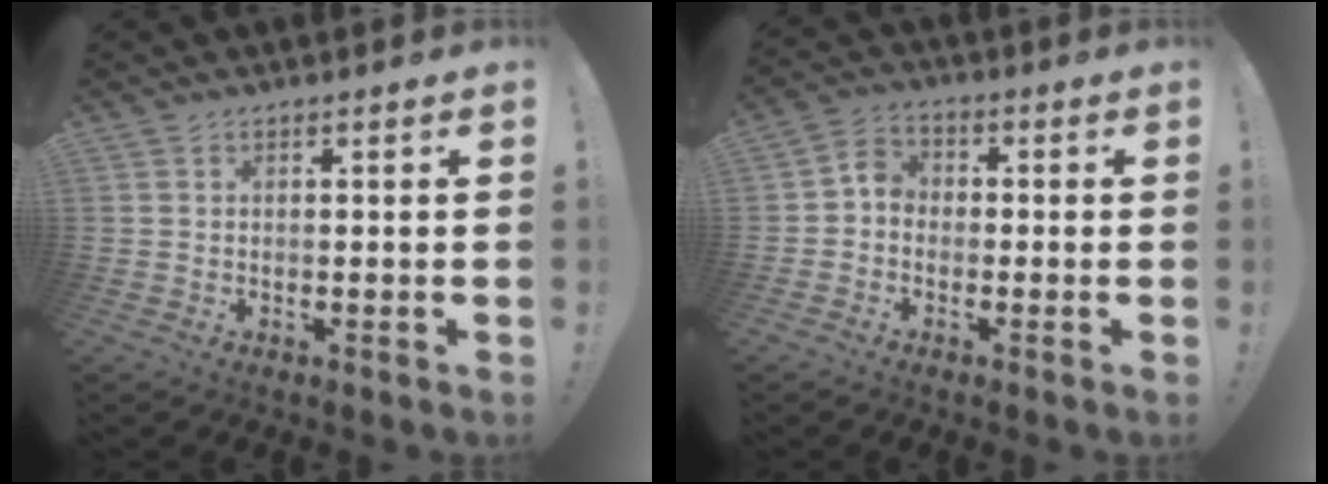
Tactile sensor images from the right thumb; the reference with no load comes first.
{"total": 4.5, "force": [-1.8, 3.5, 2.0], "torque": [-0.042, 0.017, -0.034]}